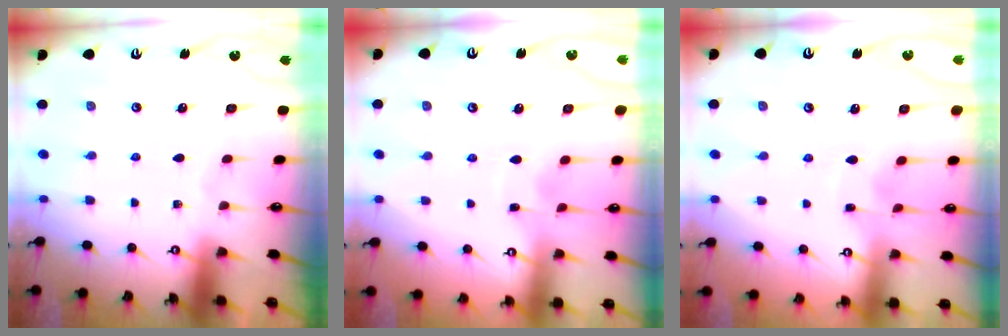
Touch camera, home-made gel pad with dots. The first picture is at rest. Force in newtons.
{"total": 3.4, "press": 3.4, "slide": 0.4}
{"total": 2.9, "press": 2.9, "slide": 0.1}